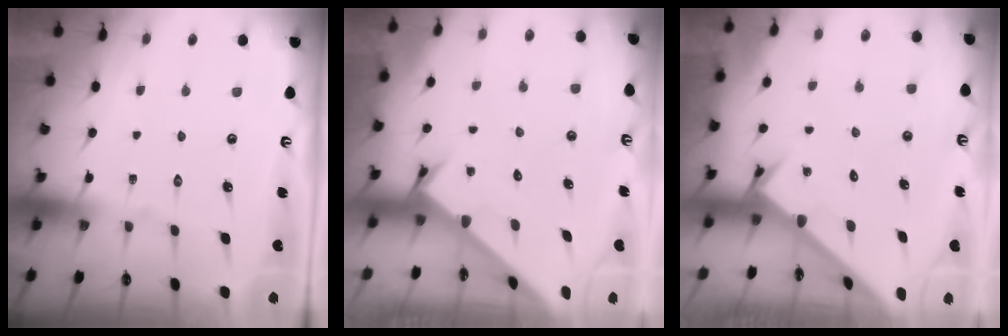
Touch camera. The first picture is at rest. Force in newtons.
{"total": 2.2, "press": 2.2, "slide": 0.2}
{"total": 2.6, "press": 2.6, "slide": 0.2}